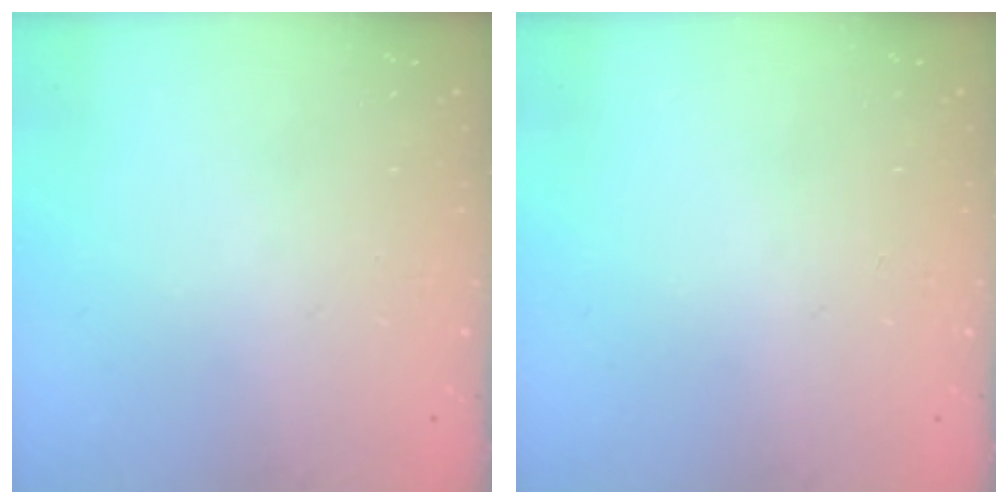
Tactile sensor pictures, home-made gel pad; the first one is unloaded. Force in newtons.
{"total": 0.0}